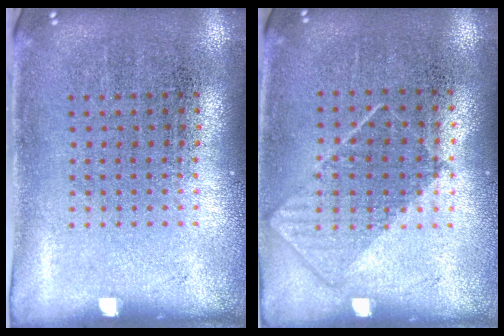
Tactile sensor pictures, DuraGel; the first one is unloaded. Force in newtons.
{"total": 0.8, "press": 0.6, "slide": 0.5}